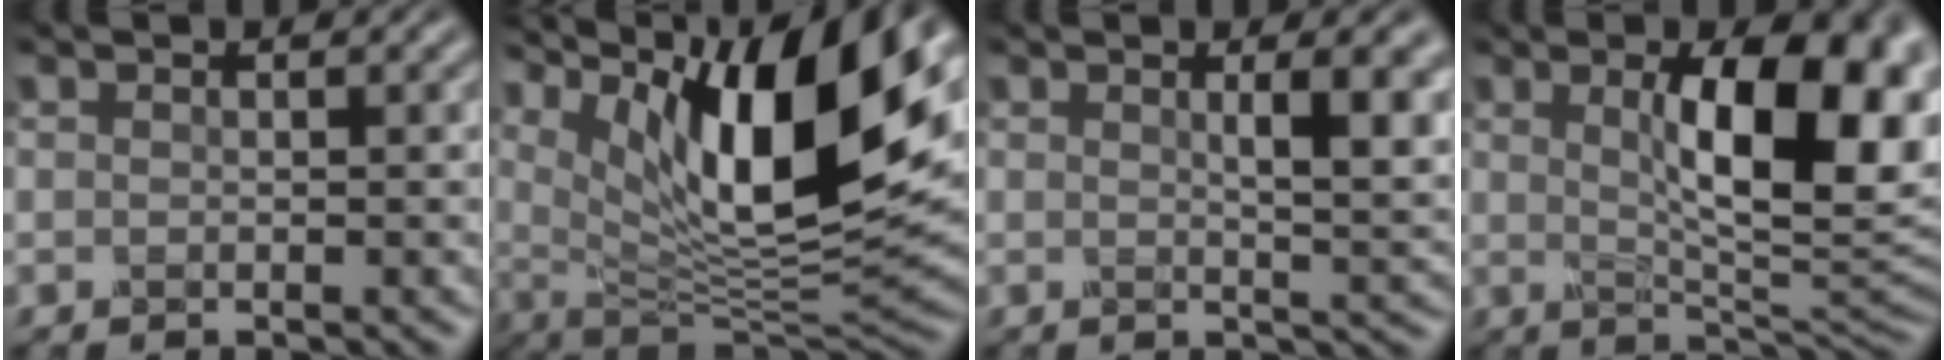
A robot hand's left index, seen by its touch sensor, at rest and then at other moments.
{"total": 14.7, "force": [6.6, 4.4, 12.3], "torque": [-0.204, 0.003, 0.117]}
{"total": 4.9, "force": [1.4, 1.4, 4.5], "torque": [-0.050, 0.001, 0.021]}
{"total": 10.8, "force": [2.2, 3.3, 10.1], "torque": [-0.133, 0.001, 0.038]}